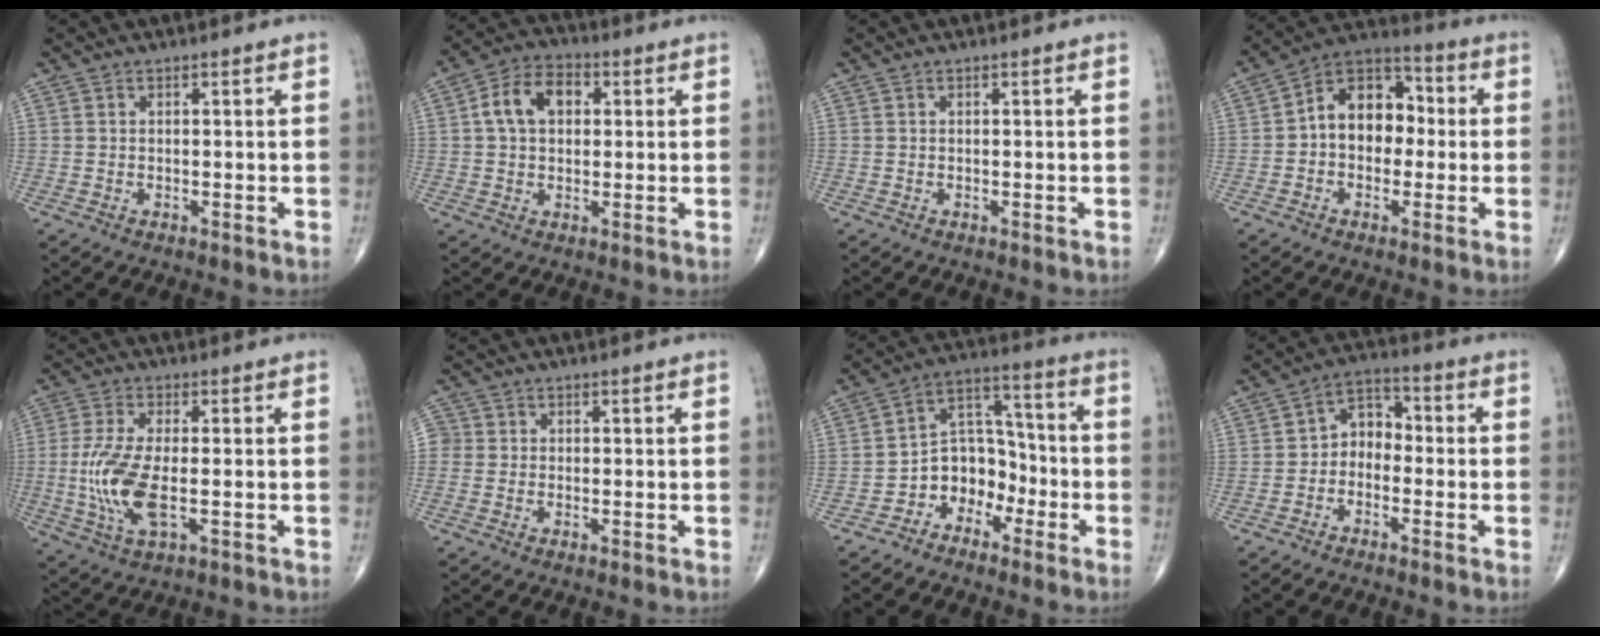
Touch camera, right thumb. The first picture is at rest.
{"total": 8.8, "force": [1.7, 5.7, 6.5], "torque": [-0.112, 0.020, 0.024]}
{"total": 0.0}
{"total": 12.0, "force": [0.0, 8.6, 8.4], "torque": [-0.096, 0.040, -0.017]}
{"total": 10.4, "force": [-1.4, 4.0, 9.5], "torque": [-0.222, -0.008, -0.026]}
{"total": 2.5, "force": [-0.1, 2.4, 0.5], "torque": [0.007, 0.009, -0.006]}
{"total": 9.2, "force": [-4.4, 7.2, 3.8], "torque": [-0.015, 0.073, -0.091]}
{"total": 5.8, "force": [-1.6, 4.4, 3.4], "torque": [-0.032, 0.034, -0.047]}